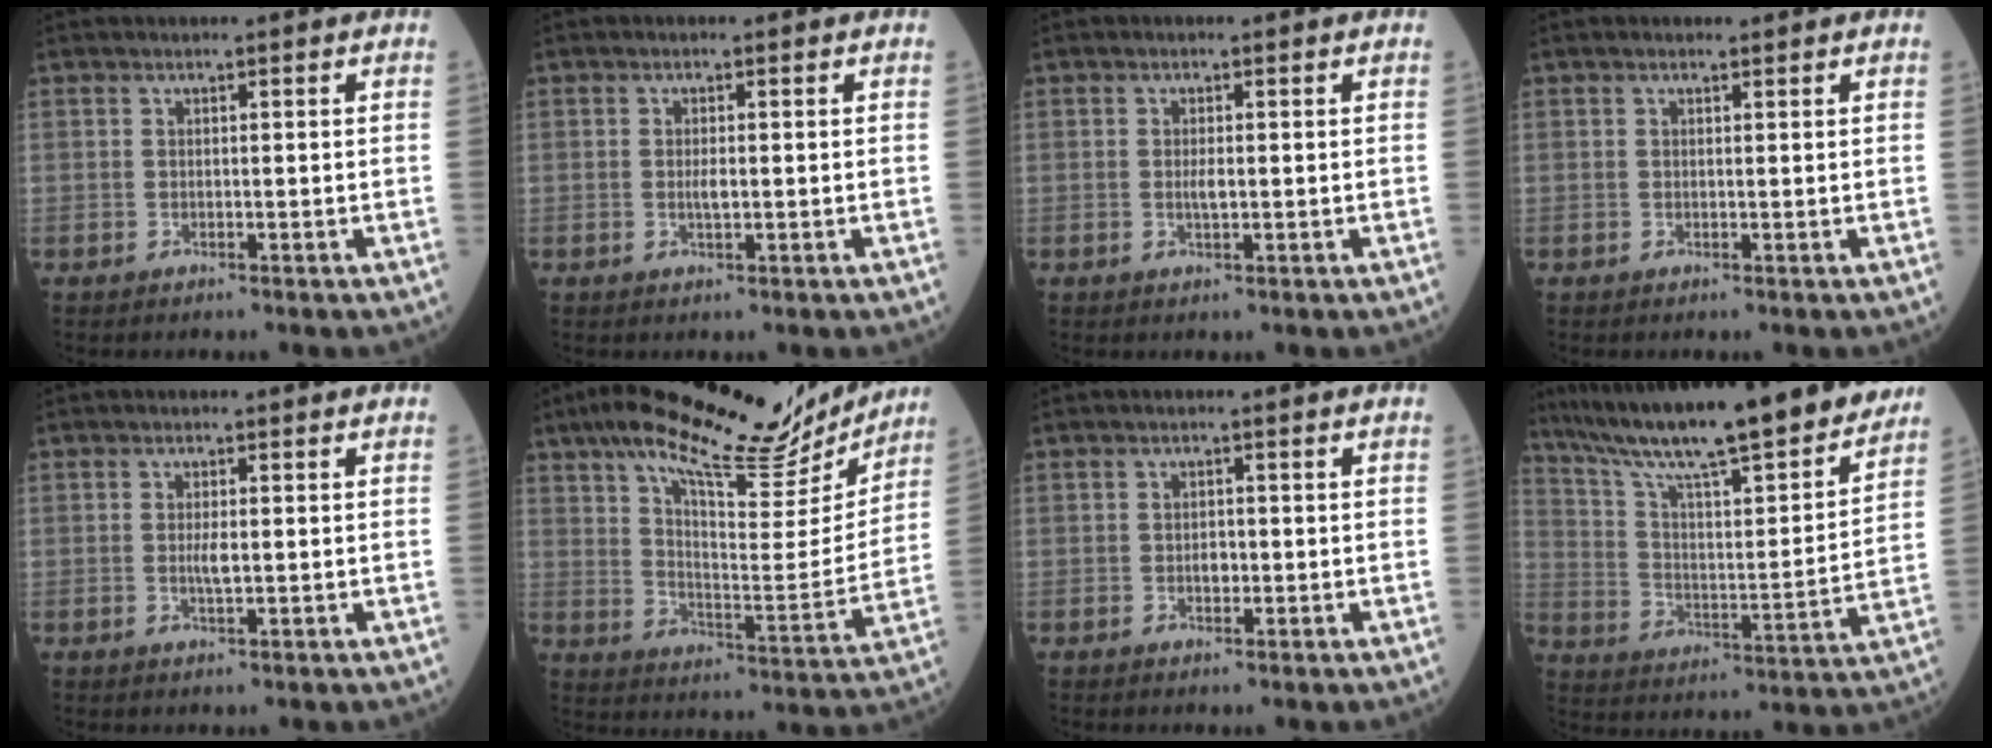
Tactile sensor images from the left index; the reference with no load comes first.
{"total": 1.5, "force": [-0.1, 0.4, 1.4], "torque": [-0.030, -0.002, 0.000]}
{"total": 1.5, "force": [-0.1, 0.4, 1.5], "torque": [-0.032, -0.002, 0.000]}
{"total": 0.6, "force": [0.5, 0.2, 0.4], "torque": [-0.013, 0.001, 0.007]}
{"total": 2.0, "force": [0.0, 0.4, 2.0], "torque": [-0.043, -0.002, 0.001]}
{"total": 23.6, "force": [18.7, 5.8, 13.3], "torque": [-0.214, 0.013, 0.271]}
{"total": 1.6, "force": [-0.3, 1.0, 1.2], "torque": [-0.021, 0.001, -0.004]}
{"total": 24.6, "force": [21.0, 2.1, 12.7], "torque": [-0.214, -0.017, 0.315]}